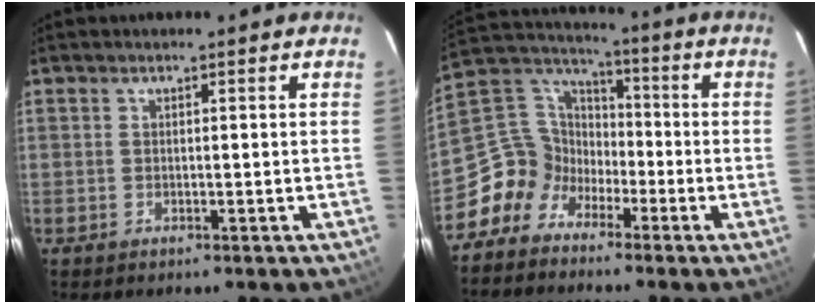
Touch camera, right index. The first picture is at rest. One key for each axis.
{"total": 9.7, "fx": -5.5, "fy": 7.8, "fz": 2.0, "tx": -0.051, "ty": 0.041, "tz": -0.125}